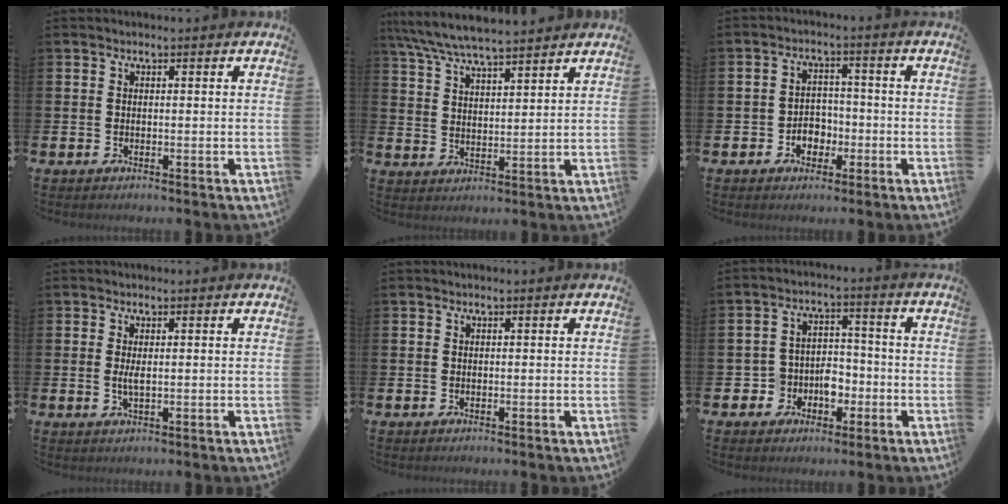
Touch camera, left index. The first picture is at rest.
{"total": 6.9, "force": [6.5, 0.6, 2.1], "torque": [-0.067, -0.029, 0.119]}
{"total": 3.5, "force": [-1.6, 2.8, 1.4], "torque": [-0.028, 0.003, -0.038]}
{"total": 1.7, "force": [0.2, 0.5, 1.6], "torque": [-0.026, -0.002, 0.002]}
{"total": 0.0}
{"total": 5.0, "force": [-1.7, 4.4, 1.6], "torque": [-0.037, 0.004, -0.038]}